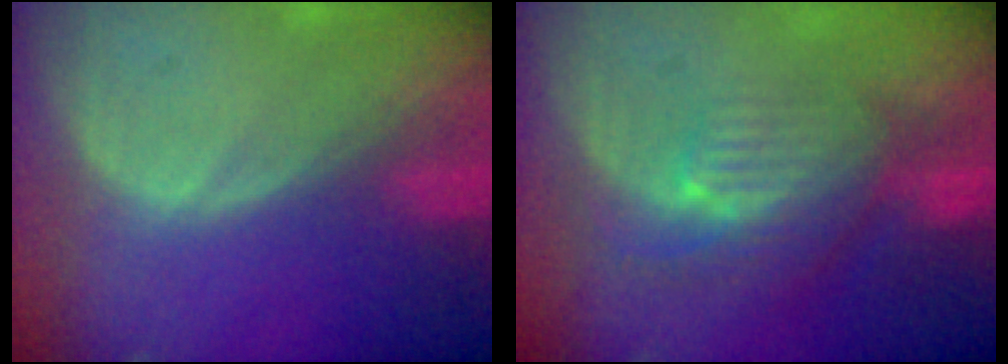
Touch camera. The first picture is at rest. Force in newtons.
{"total": 7.9, "press": 7.1, "slide": 3.6}